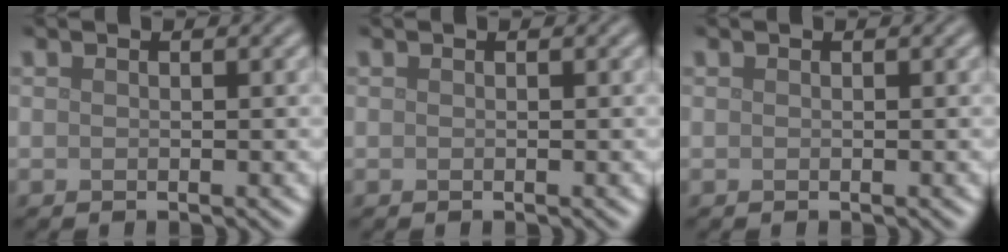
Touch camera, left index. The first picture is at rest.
{"total": 0.0}
{"total": 0.0}